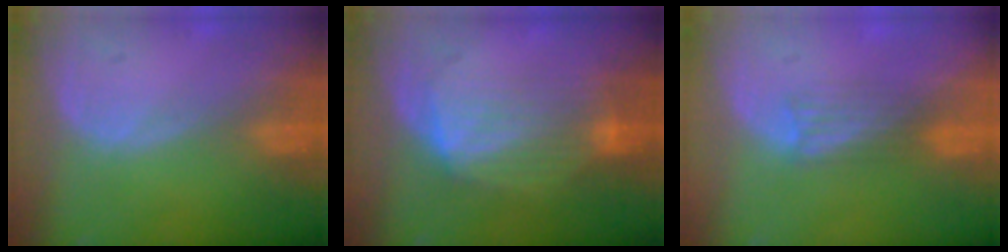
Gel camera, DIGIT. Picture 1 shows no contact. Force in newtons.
{"total": 7.4, "press": 7.3, "slide": 1.5}
{"total": 3.0, "press": 2.8, "slide": 1.3}